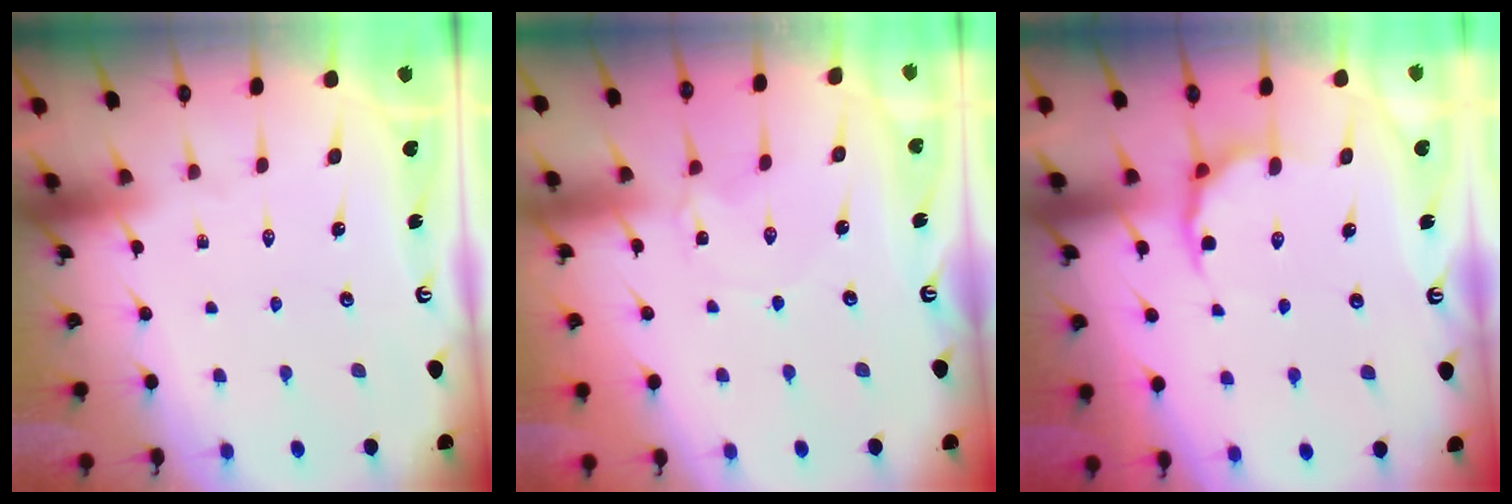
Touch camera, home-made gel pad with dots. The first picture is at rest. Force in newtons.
{"total": 2.2, "press": 2.2, "slide": 0.1}
{"total": 5.8, "press": 5.2, "slide": 2.4}